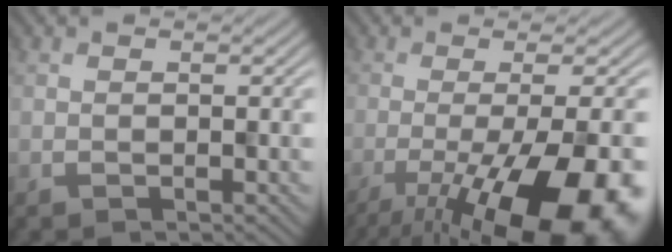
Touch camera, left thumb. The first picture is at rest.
{"total": 17.4, "force": [-9.5, 5.4, 13.5], "torque": [-0.185, -0.038, -0.134]}